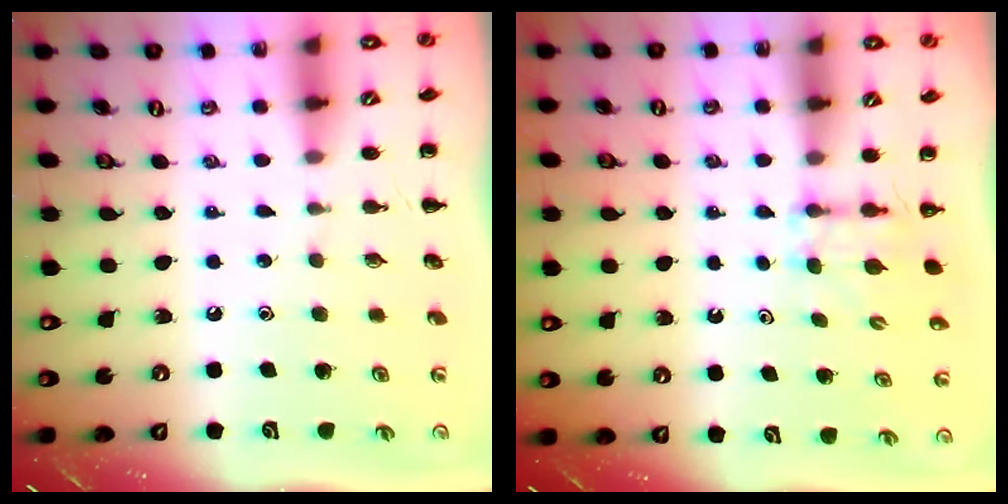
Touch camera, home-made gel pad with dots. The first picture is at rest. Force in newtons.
{"total": 2.7, "press": 2.5, "slide": 1.1}